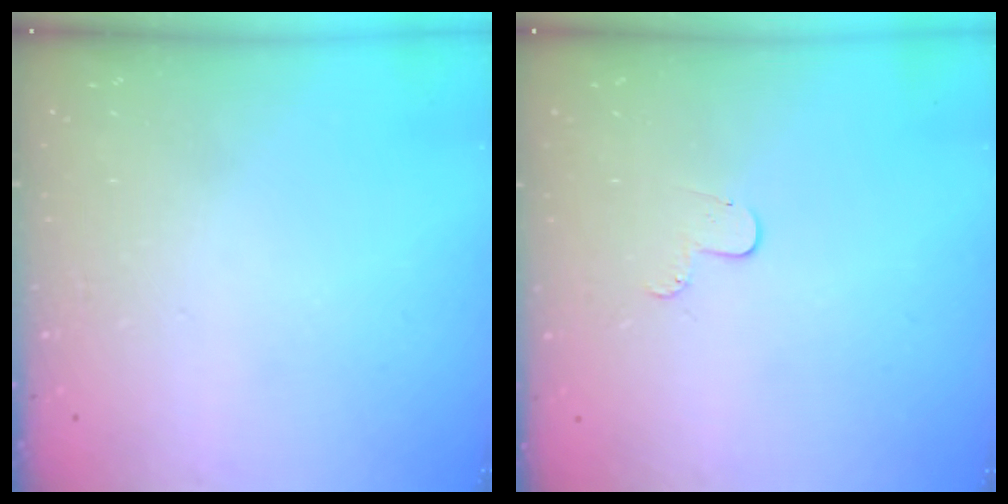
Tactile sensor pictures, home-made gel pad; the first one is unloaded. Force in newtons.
{"total": 4.0, "press": 4.0, "slide": 0.4}